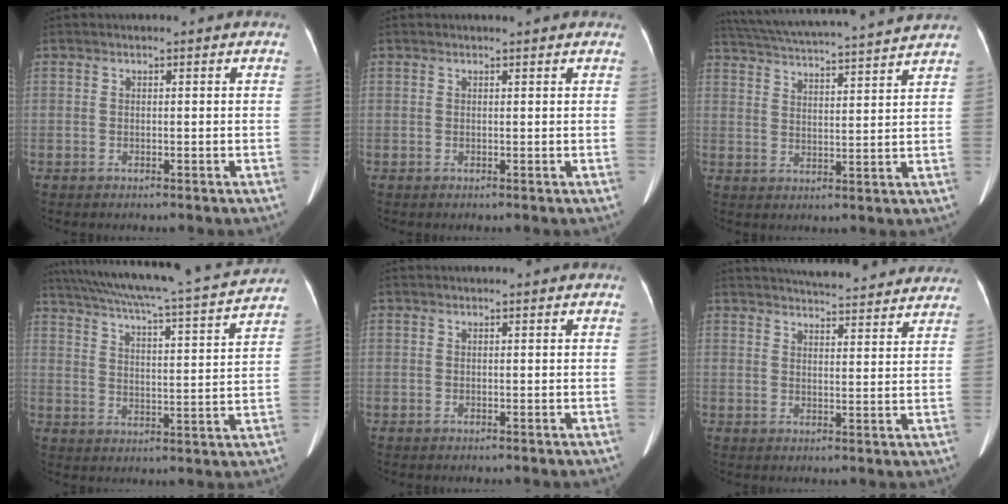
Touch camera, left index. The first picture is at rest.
{"total": 2.0, "force": [1.8, 0.1, 0.7], "torque": [-0.010, 0.012, 0.021]}
{"total": 19.9, "force": [18.2, 0.1, 7.8], "torque": [-0.144, 0.017, 0.263]}
{"total": 21.6, "force": [19.3, 0.1, 9.6], "torque": [-0.168, -0.009, 0.267]}
{"total": 0.0}
{"total": 18.3, "force": [17.0, 2.8, 6.0], "torque": [-0.075, 0.004, 0.207]}